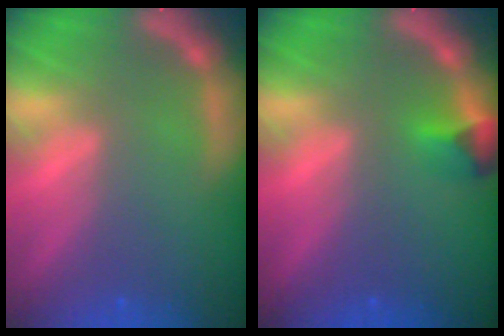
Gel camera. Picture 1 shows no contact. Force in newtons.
{"total": 1.9}